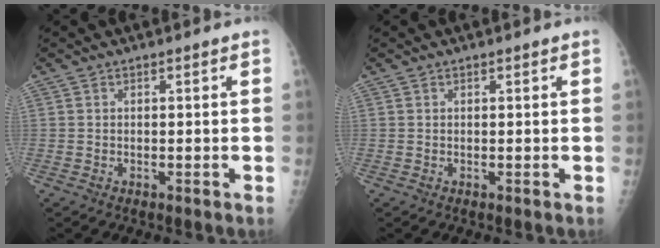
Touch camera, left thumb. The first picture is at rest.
{"total": 0.0}